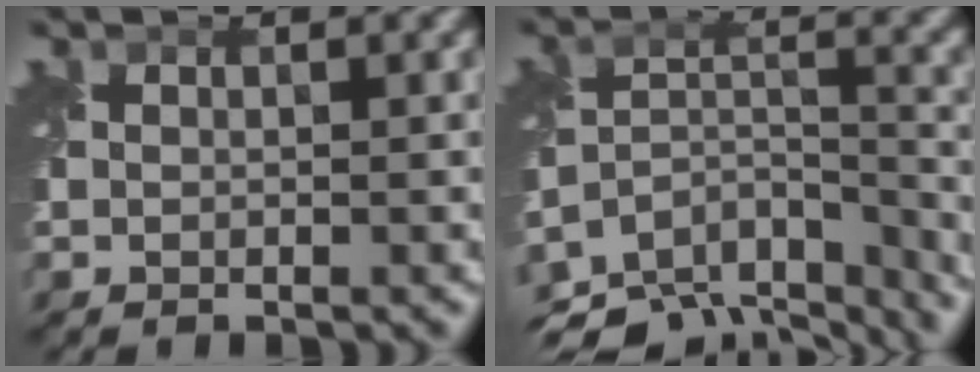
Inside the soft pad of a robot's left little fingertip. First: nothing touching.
{"total": 12.8, "force": [-11.1, 5.0, 4.0], "torque": [-0.068, -0.002, -0.139]}